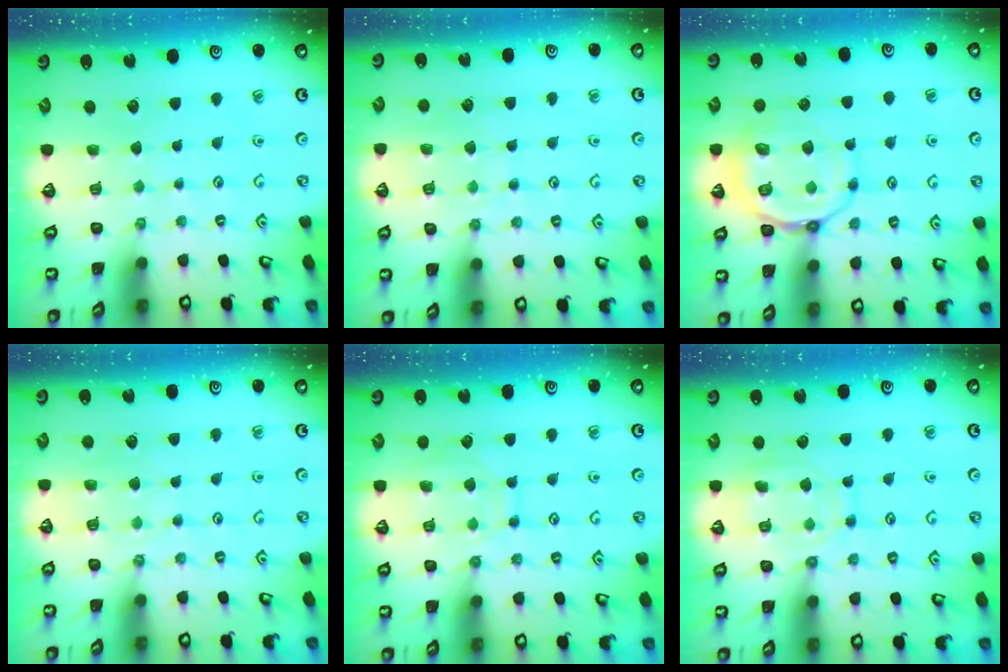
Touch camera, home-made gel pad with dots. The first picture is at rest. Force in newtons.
{"total": 7.6, "press": 7.6, "slide": 0.9}
{"total": 12.6, "press": 12.5, "slide": 1.4}
{"total": 3.9, "press": 3.9, "slide": 0.7}
{"total": 9.7, "press": 9.7, "slide": 0.8}
{"total": 12.0, "press": 11.9, "slide": 1.1}